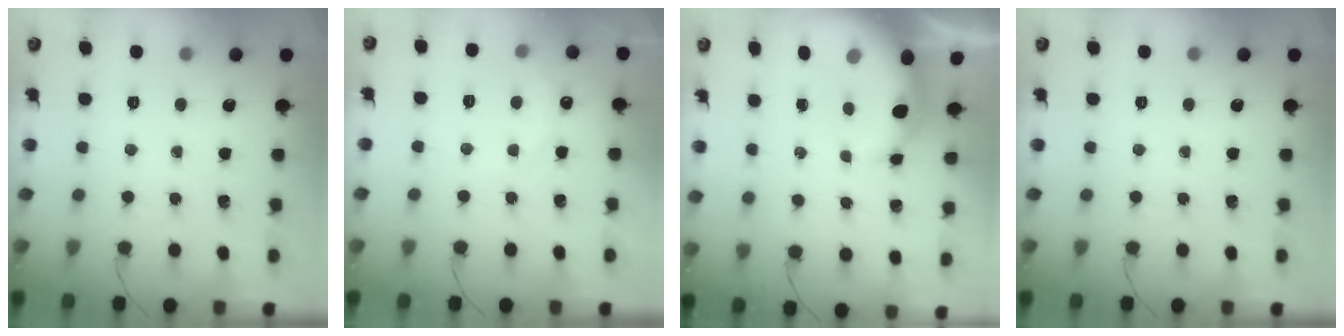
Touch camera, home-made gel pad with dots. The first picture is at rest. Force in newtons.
{"total": 5.9, "press": 5.8, "slide": 1.0}
{"total": 6.2, "press": 6.0, "slide": 1.3}
{"total": 0.0}